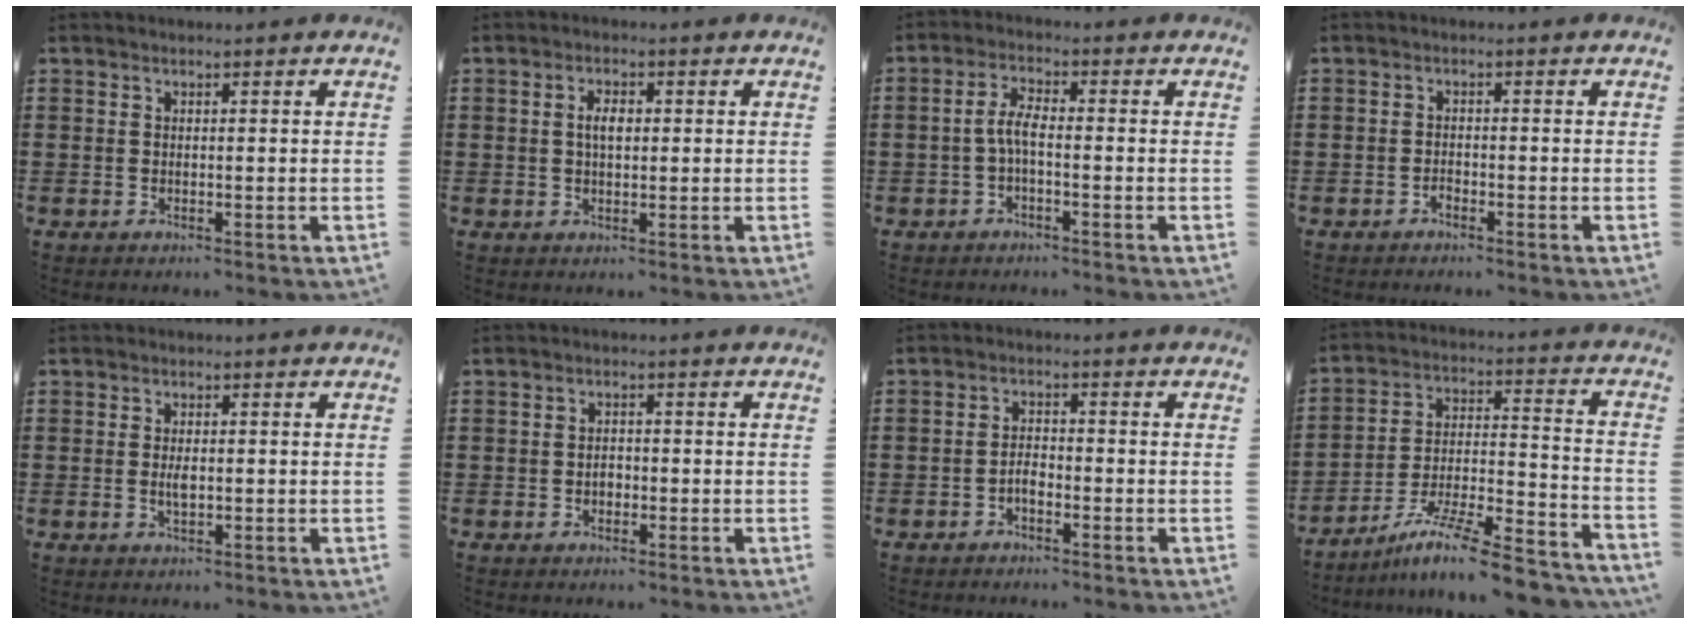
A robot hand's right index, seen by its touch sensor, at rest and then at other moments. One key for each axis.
{"total": 2.9, "fx": 0.3, "fy": 1.3, "fz": 2.5, "tx": -0.051, "ty": 0.007, "tz": 0.003}
{"total": 3.7, "fx": -1.0, "fy": 1.0, "fz": 3.4, "tx": -0.077, "ty": 0.002, "tz": -0.025}
{"total": 1.1, "fx": -0.9, "fy": 0.5, "fz": 0.3, "tx": -0.009, "ty": -0.001, "tz": -0.019}
{"total": 2.2, "fx": -0.1, "fy": 0.9, "fz": 2.0, "tx": -0.037, "ty": 0.001, "tz": -0.003}
{"total": 1.6, "fx": -0.4, "fy": 1.1, "fz": 1.1, "tx": -0.023, "ty": 0.004, "tz": -0.009}
{"total": 2.1, "fx": -1.1, "fy": 1.0, "fz": 1.4, "tx": -0.031, "ty": 0.004, "tz": -0.022}
{"total": 11.5, "fx": -9.3, "fy": 1.1, "fz": 6.7, "tx": -0.109, "ty": 0.015, "tz": -0.180}